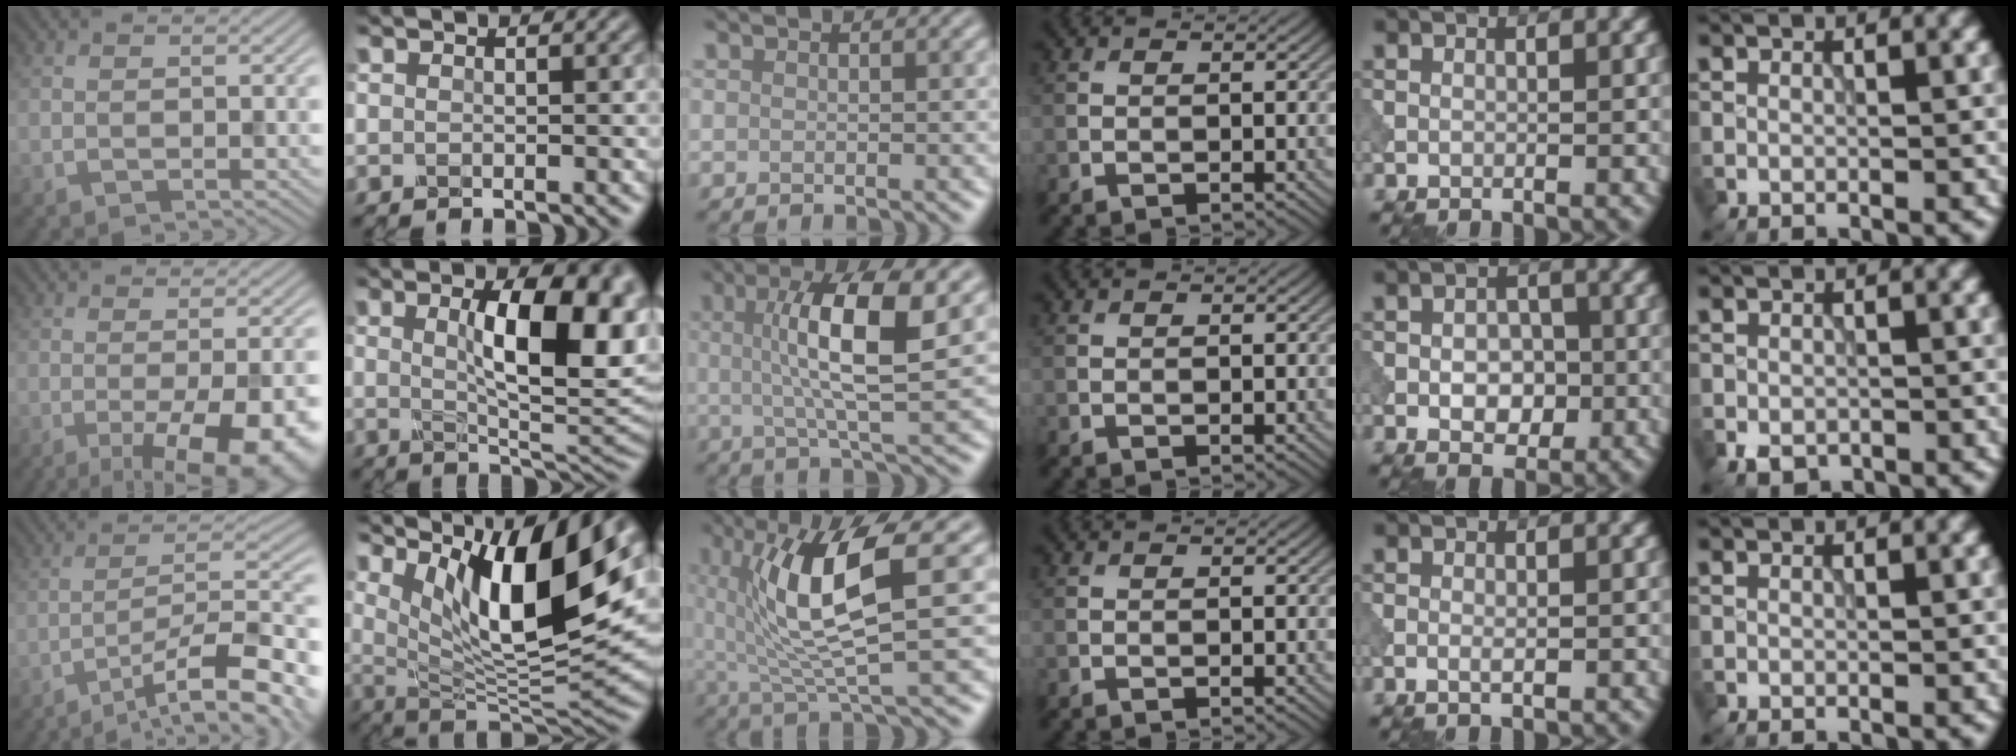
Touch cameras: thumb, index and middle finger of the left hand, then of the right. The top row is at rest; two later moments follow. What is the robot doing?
{"motion": "dispense", "object": "dispenser bottle"}